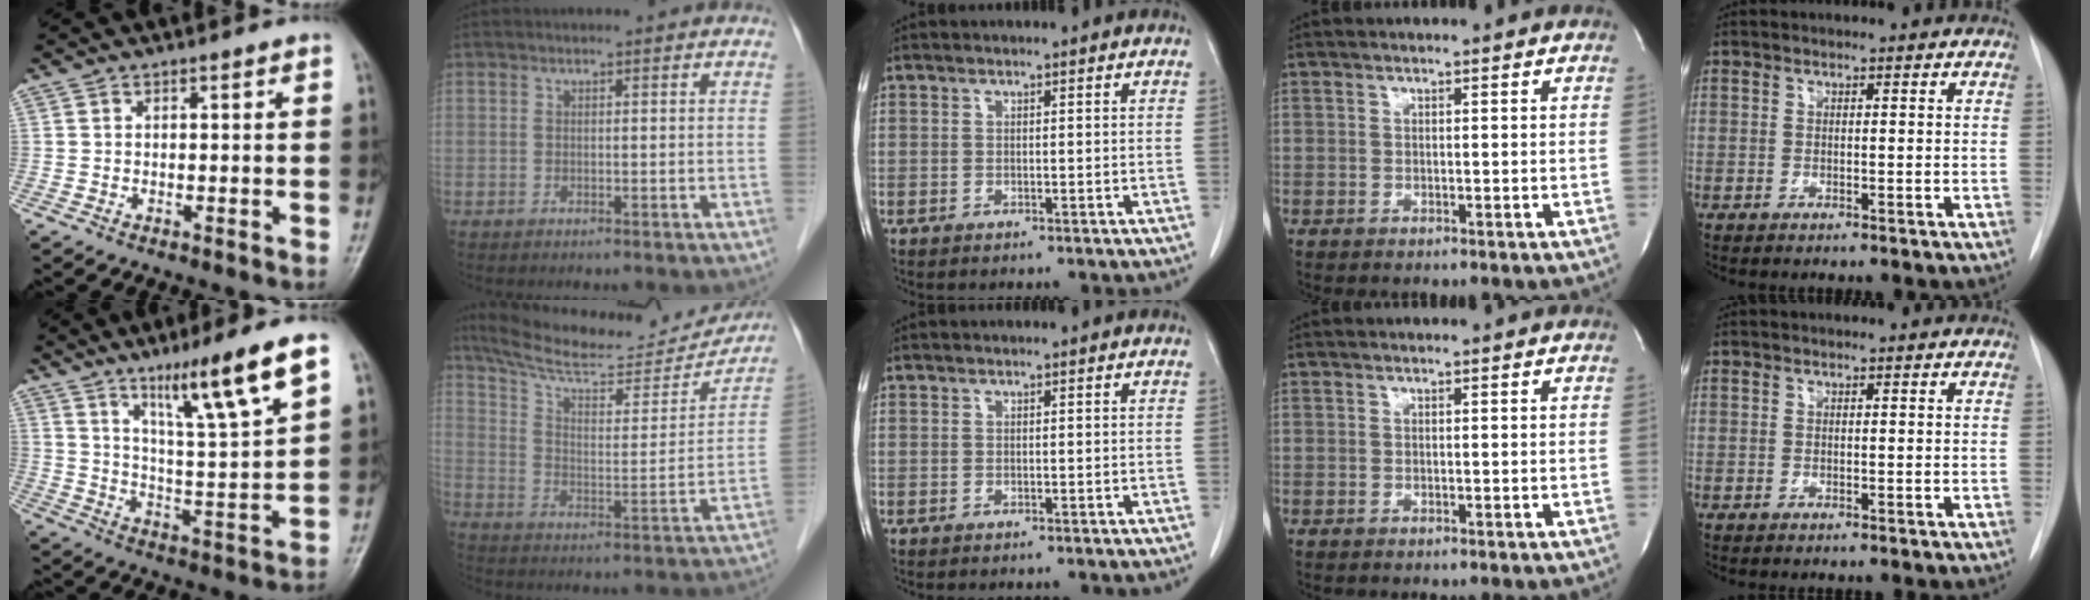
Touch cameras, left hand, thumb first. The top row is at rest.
{"thumb": {"total": 14.9, "force": [8.7, 0.8, 12.0], "torque": [-0.196, -0.047, 0.150]}, "index": {"total": 21.0, "force": [19.7, 3.4, 6.4], "torque": [-0.102, -0.023, 0.282]}}